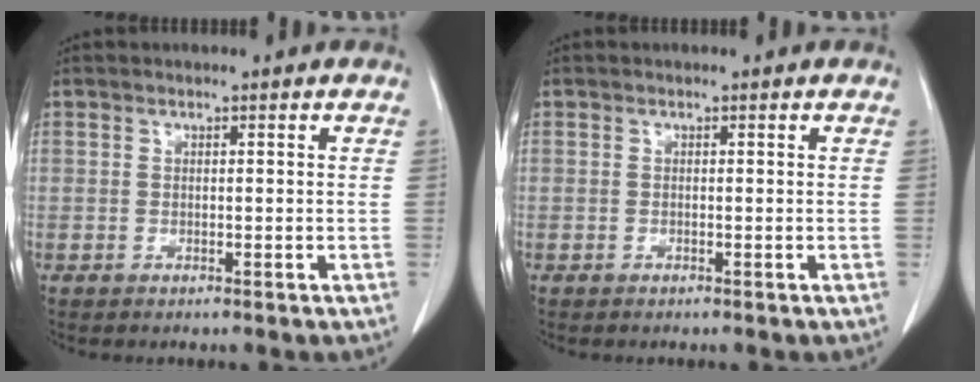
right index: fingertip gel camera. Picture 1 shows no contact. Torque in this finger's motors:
{"motor_torque": [-0.07, 0.16, 0.00, 0.01]}